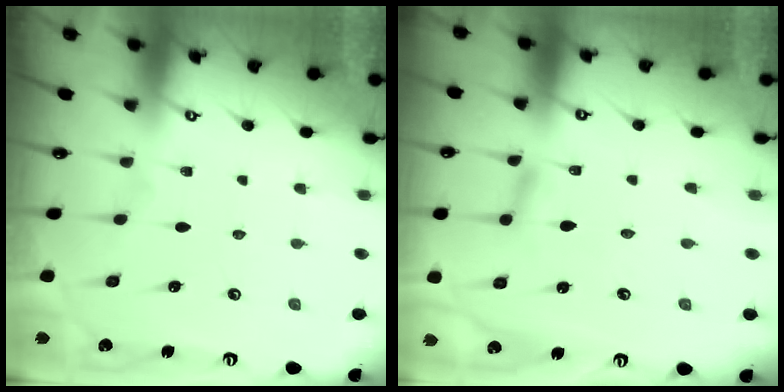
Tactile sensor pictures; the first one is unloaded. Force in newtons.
{"total": 2.5, "press": 2.5, "slide": 0.1}